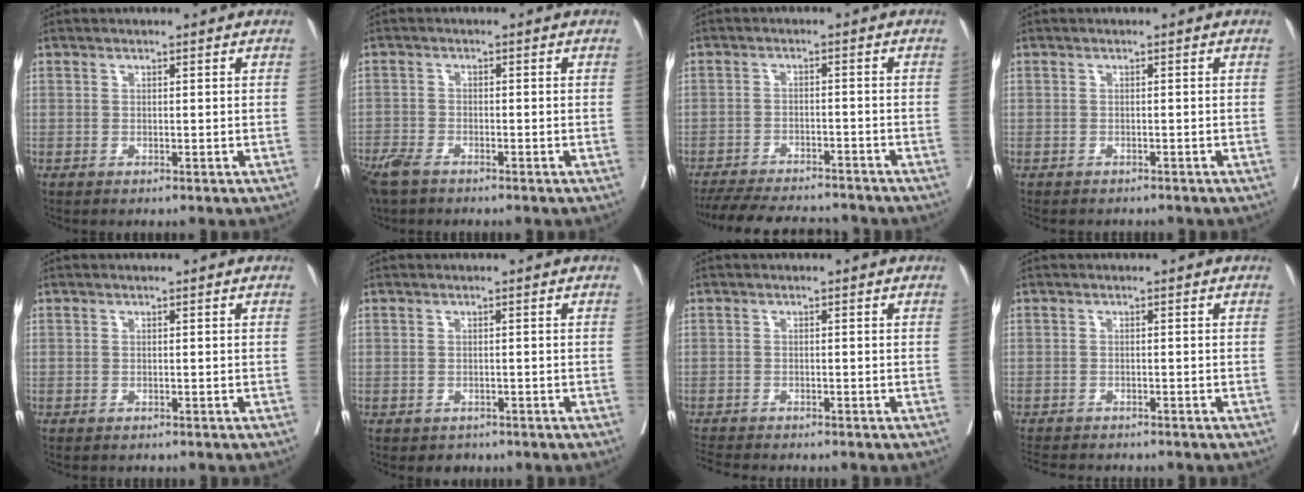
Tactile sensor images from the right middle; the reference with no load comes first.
{"total": 5.7, "force": [-4.4, 1.9, 3.0], "torque": [-0.063, -0.012, -0.084]}
{"total": 15.2, "force": [-13.8, 3.0, 5.6], "torque": [-0.115, -0.013, -0.194]}
{"total": 4.5, "force": [-4.0, 1.3, 1.4], "torque": [-0.013, -0.002, -0.053]}
{"total": 1.3, "force": [-1.1, 0.4, 0.3], "torque": [-0.008, -0.002, -0.016]}
{"total": 1.6, "force": [-1.2, 1.1, 0.2], "torque": [-0.004, 0.001, -0.015]}
{"total": 4.8, "force": [-4.6, 0.3, 1.6], "torque": [-0.022, -0.013, -0.076]}
{"total": 7.2, "force": [-6.6, 1.4, 2.4], "torque": [-0.033, -0.008, -0.098]}